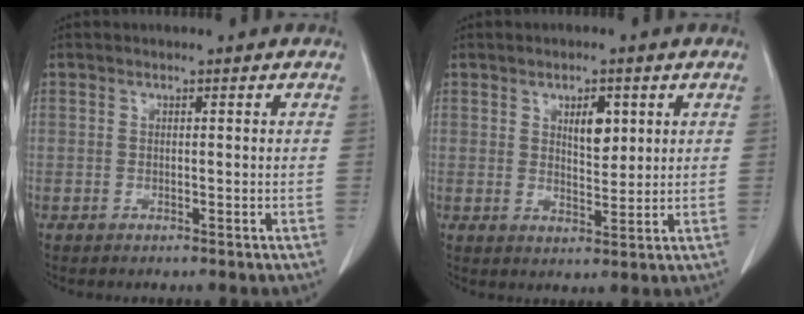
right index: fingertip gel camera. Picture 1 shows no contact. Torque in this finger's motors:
{"motor_torque": [0.28, -0.06, 0.13, 0.05]}